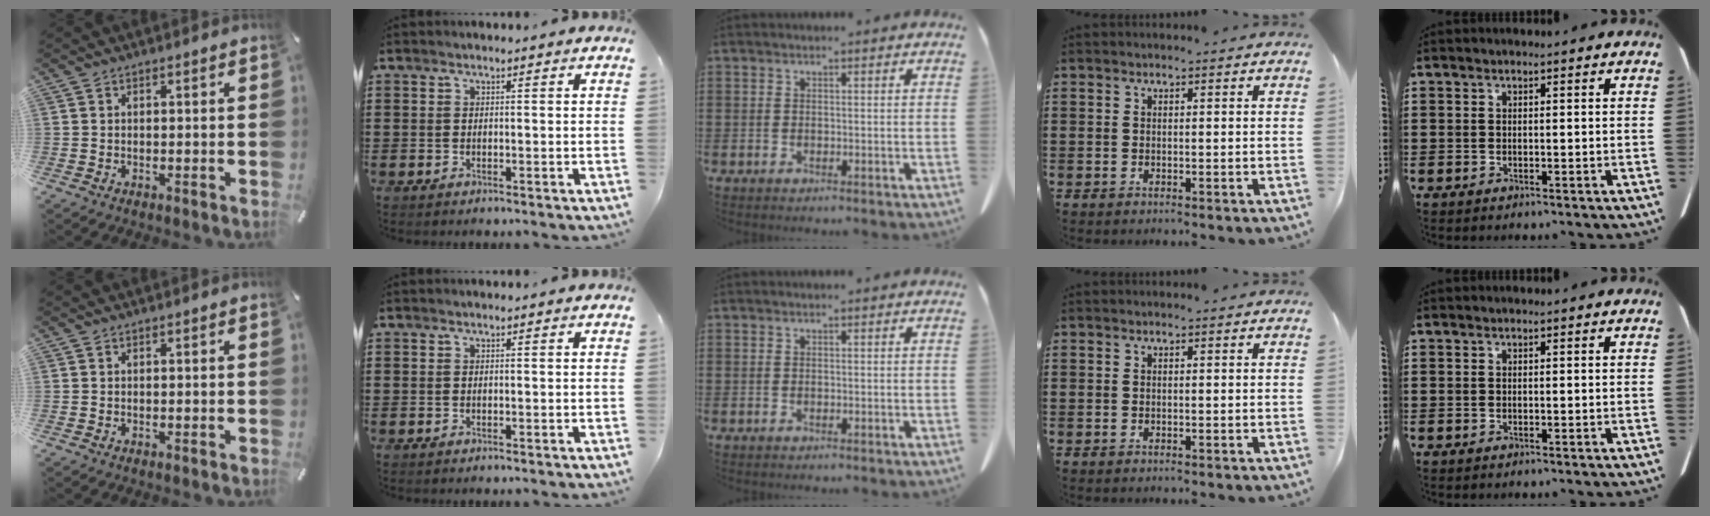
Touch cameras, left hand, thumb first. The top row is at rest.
{}